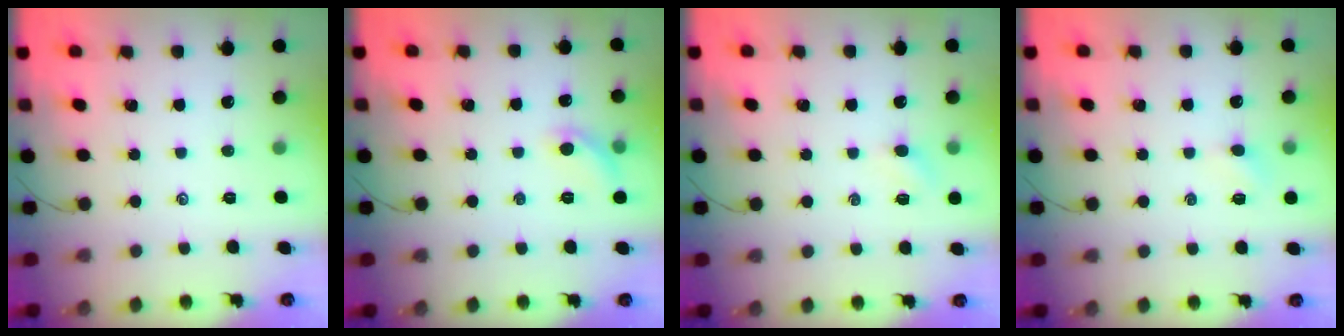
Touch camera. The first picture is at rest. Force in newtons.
{"total": 6.7, "press": 6.7, "slide": 1.0}
{"total": 3.1, "press": 2.9, "slide": 1.1}
{"total": 3.3, "press": 3.1, "slide": 1.2}